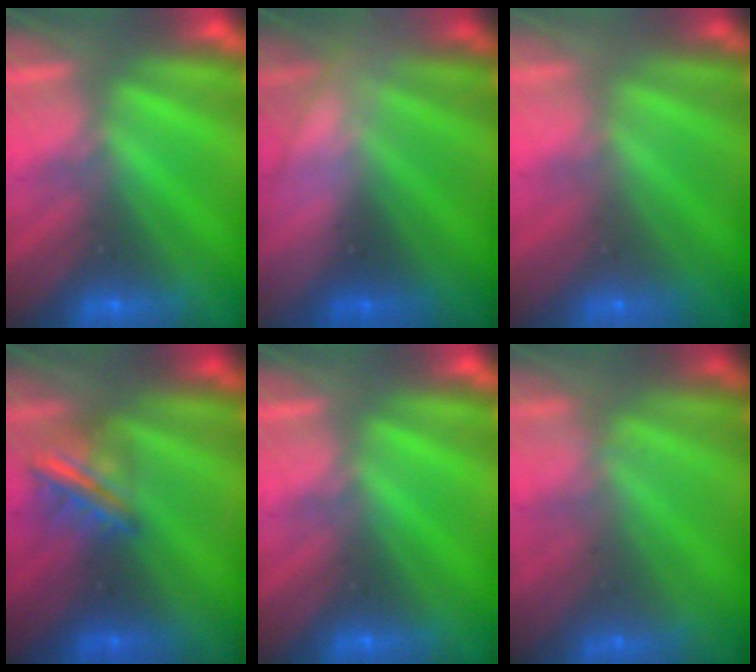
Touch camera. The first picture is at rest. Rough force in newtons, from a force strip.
{"total": 2.8}
{"total": 6.1}
{"total": 2.9}
{"total": 0.0}
{"total": 5.5}